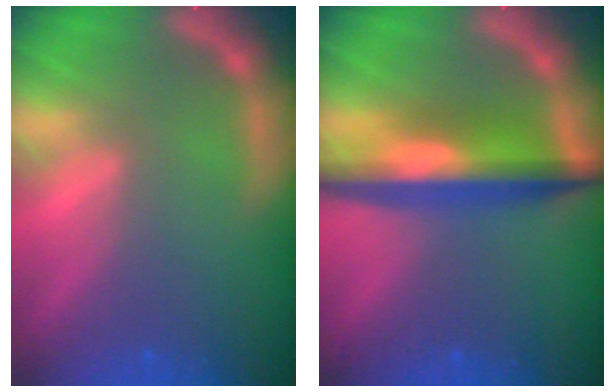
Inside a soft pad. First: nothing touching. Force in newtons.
{"total": 7.5}